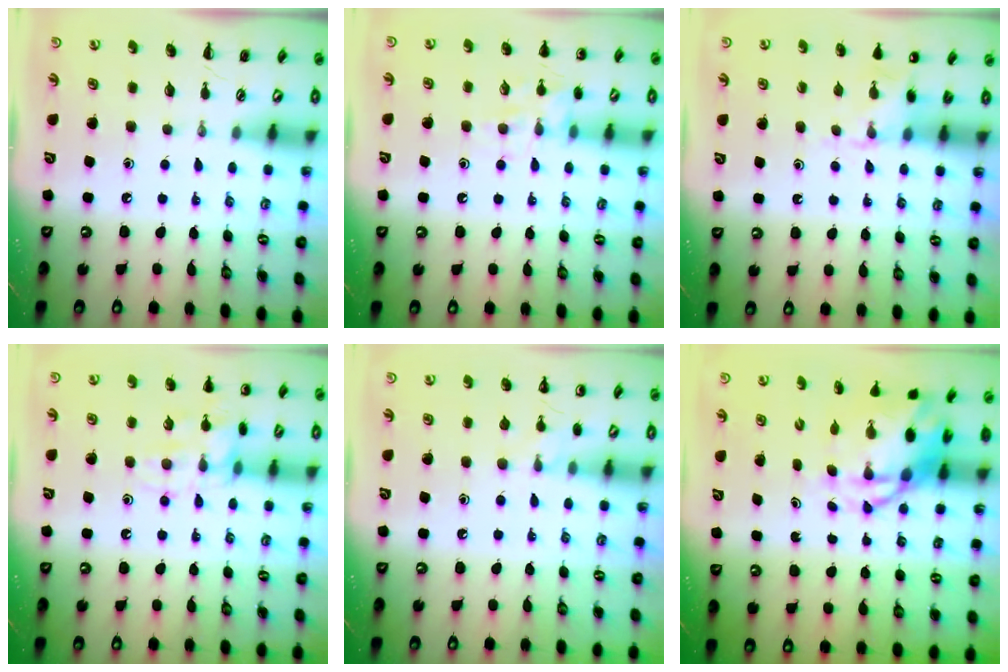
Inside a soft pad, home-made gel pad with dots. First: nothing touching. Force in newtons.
{"total": 10.5, "press": 10.4, "slide": 1.6}
{"total": 5.5, "press": 5.3, "slide": 1.3}
{"total": 12.8, "press": 12.8, "slide": 0.9}
{"total": 6.6, "press": 6.3, "slide": 2.0}
{"total": 7.8, "press": 7.5, "slide": 2.1}